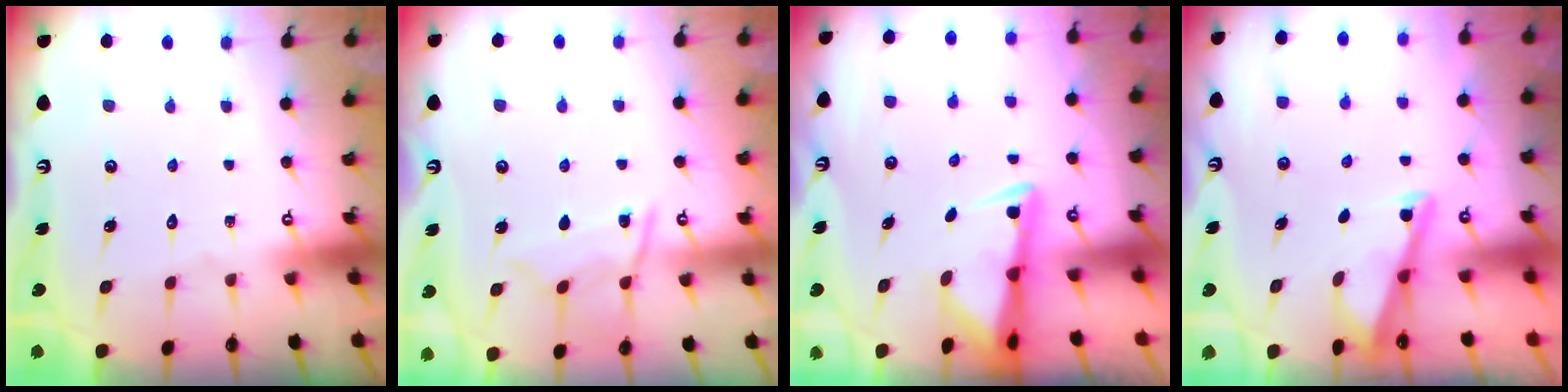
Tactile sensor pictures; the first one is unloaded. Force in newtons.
{"total": 9.4, "press": 9.3, "slide": 0.9}
{"total": 2.9, "press": 2.8, "slide": 0.6}
{"total": 2.8, "press": 2.8, "slide": 0.2}